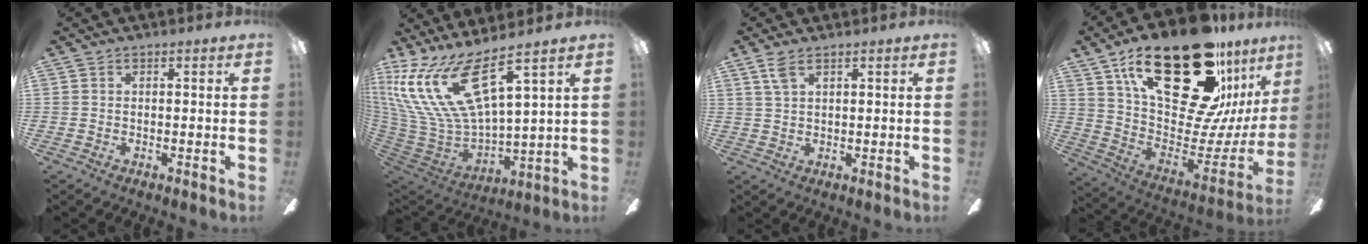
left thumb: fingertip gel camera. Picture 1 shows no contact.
{"total": 22.1, "force": [11.8, 8.6, 16.5], "torque": [-0.365, -0.082, 0.213]}
{"total": 4.1, "force": [2.4, 1.6, 2.8], "torque": [-0.062, 0.002, 0.044]}
{"total": 33.5, "force": [18.5, 14.3, 24.0], "torque": [-0.359, -0.131, 0.340]}